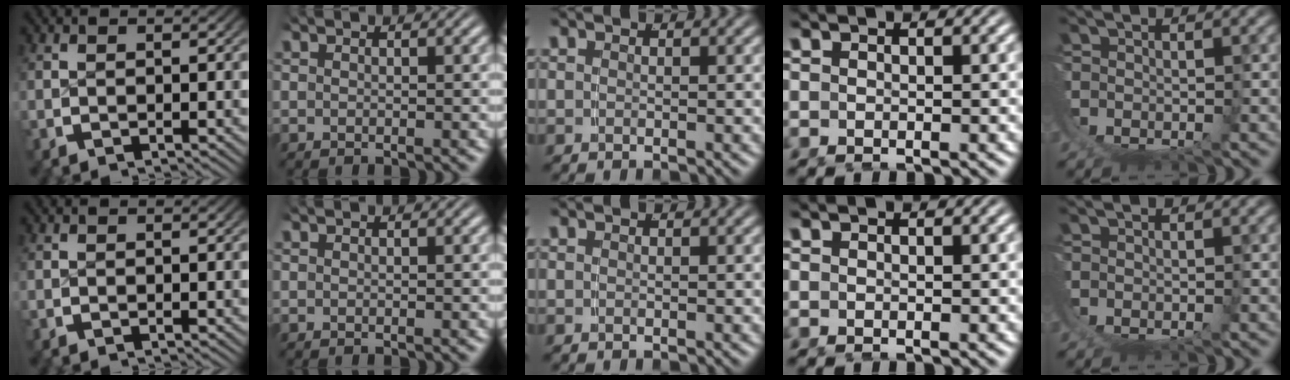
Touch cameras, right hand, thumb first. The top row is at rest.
{}